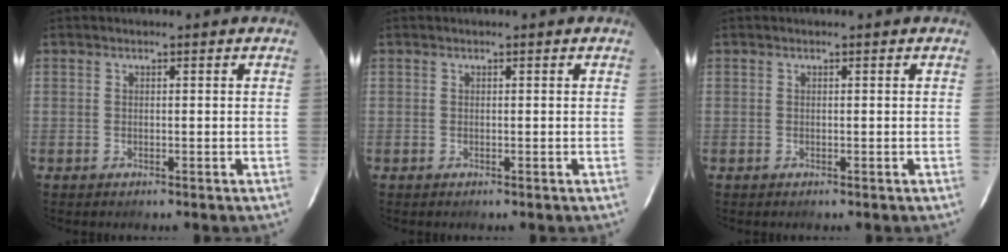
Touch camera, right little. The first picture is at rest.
{"total": 0.0}
{"total": 0.0}